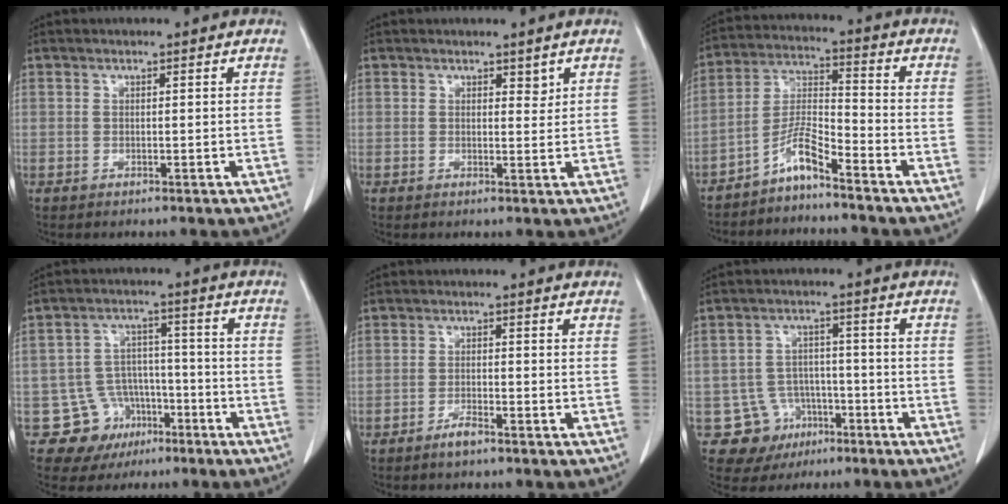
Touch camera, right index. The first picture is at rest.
{"total": 1.5, "force": [1.1, 0.8, 0.7], "torque": [-0.006, -0.006, 0.014]}
{"total": 6.1, "force": [-4.7, 0.4, 3.8], "torque": [-0.087, 0.002, -0.093]}
{"total": 8.1, "force": [-4.1, 6.9, 0.4], "torque": [0.000, 0.031, -0.053]}
{"total": 2.3, "force": [-1.8, 0.3, 1.4], "torque": [-0.031, -0.001, -0.031]}
{"total": 7.4, "force": [-3.5, 6.5, 0.5], "torque": [-0.004, 0.013, -0.043]}